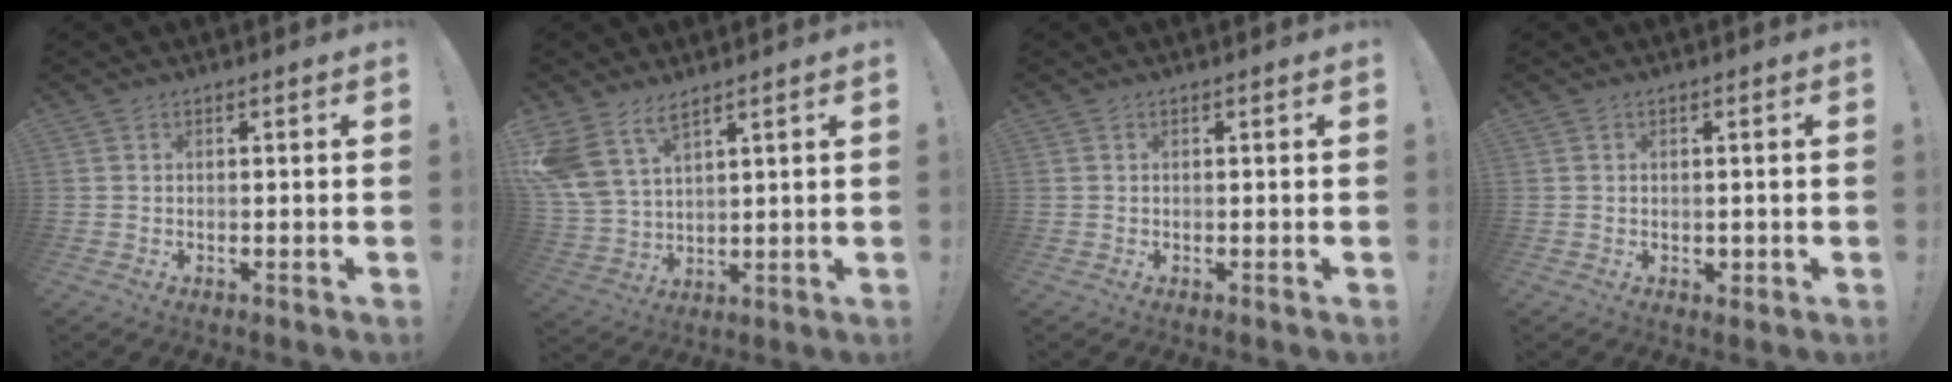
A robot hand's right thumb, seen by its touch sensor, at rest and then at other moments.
{"total": 10.3, "force": [7.2, 5.1, 5.4], "torque": [-0.121, -0.041, 0.141]}
{"total": 0.0}
{"total": 1.3, "force": [0.0, 1.2, 0.6], "torque": [-0.005, 0.002, 0.000]}